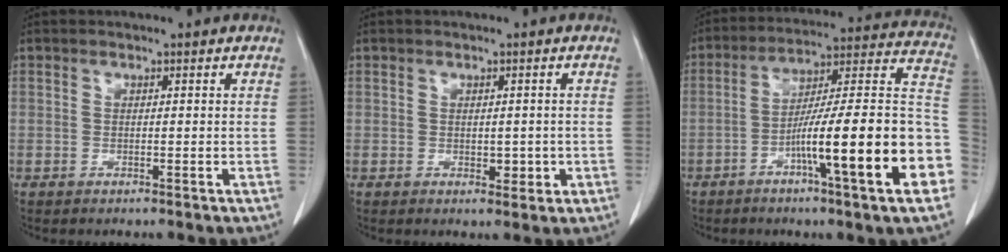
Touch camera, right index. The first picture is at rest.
{"total": 2.4, "force": [-0.4, 1.4, 1.8], "torque": [-0.018, 0.000, 0.000]}
{"total": 22.6, "force": [-7.3, 0.8, 21.3], "torque": [-0.241, 0.015, -0.111]}